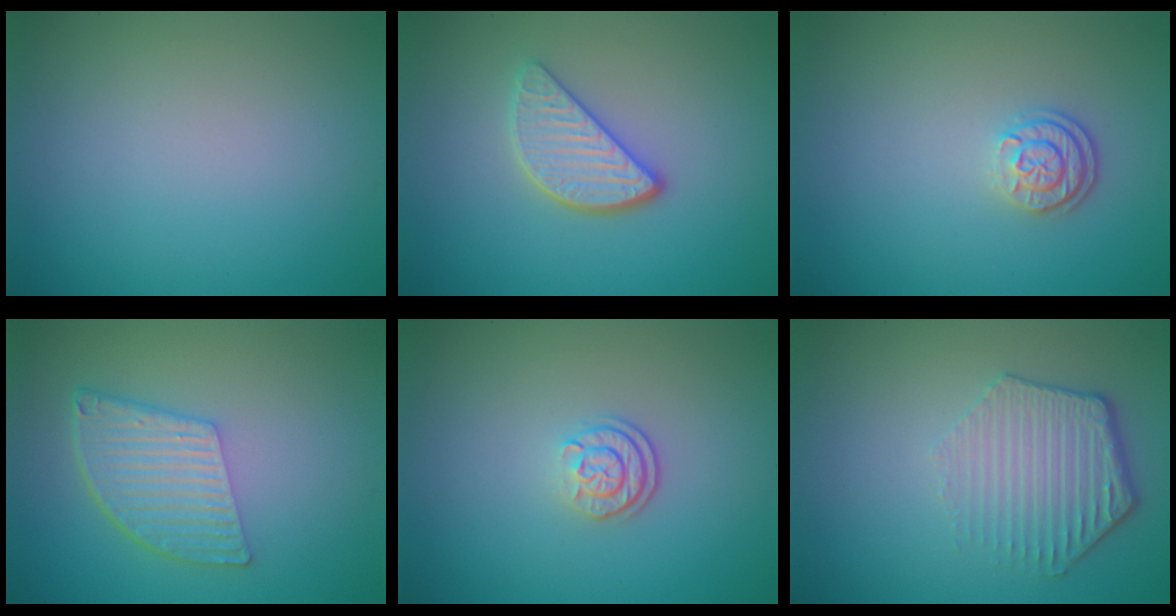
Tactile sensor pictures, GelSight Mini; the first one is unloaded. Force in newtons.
{"total": 3.5, "press": 2.9, "slide": 2.0}
{"total": 2.5, "press": 2.0, "slide": 1.5}
{"total": 5.2, "press": 3.7, "slide": 3.6}
{"total": 2.1, "press": 1.8, "slide": 1.2}
{"total": 4.2, "press": 3.3, "slide": 2.7}